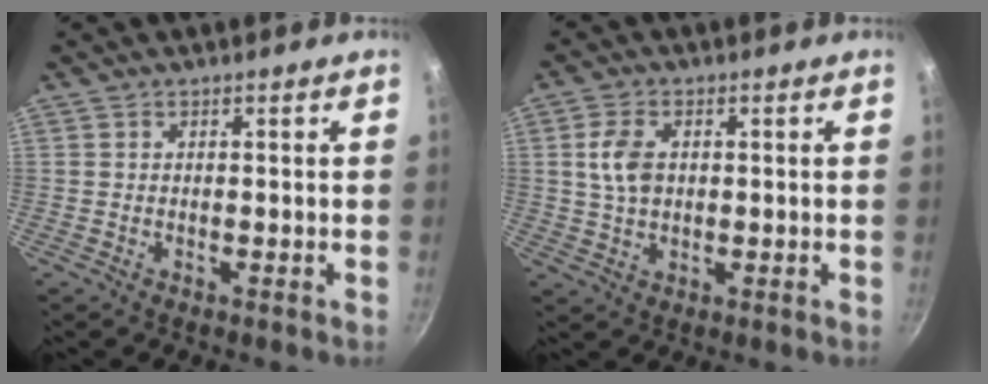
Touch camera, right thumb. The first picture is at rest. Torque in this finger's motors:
{"motor_torque": [-0.56, 0.40, 0.70, 0.00, -0.01]}